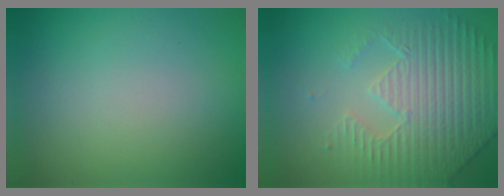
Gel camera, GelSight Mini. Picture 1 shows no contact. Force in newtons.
{"total": 4.4, "press": 4.3, "slide": 1.1}